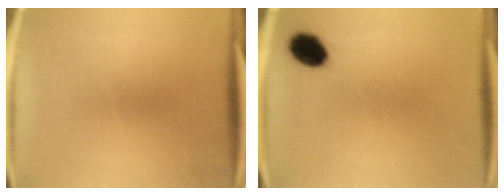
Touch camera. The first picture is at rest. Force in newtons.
{"total": 6.2}